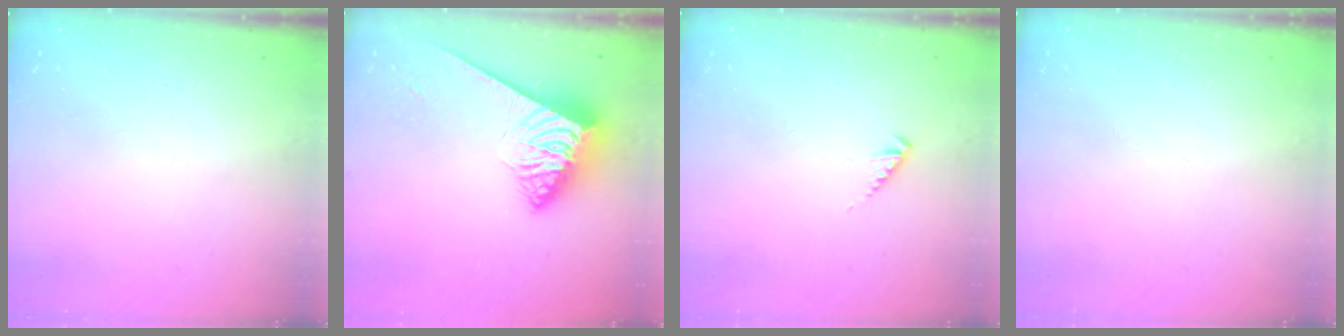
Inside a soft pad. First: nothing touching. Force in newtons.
{"total": 4.9, "press": 4.8, "slide": 0.9}
{"total": 1.8, "press": 1.7, "slide": 0.4}
{"total": 0.0}